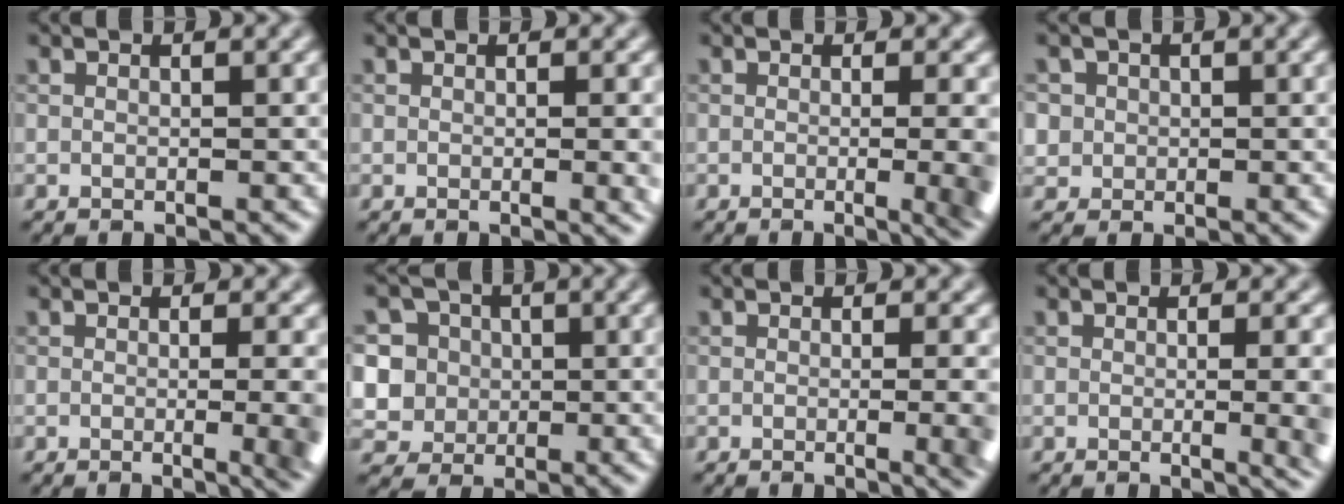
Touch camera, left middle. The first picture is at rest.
{"total": 2.1, "force": [-0.1, 0.6, 2.0], "torque": [-0.021, -0.005, -0.002]}
{"total": 7.8, "force": [-0.5, 4.0, 6.7], "torque": [-0.018, 0.003, -0.010]}
{"total": 2.5, "force": [0.7, 2.3, 0.6], "torque": [-0.007, 0.006, 0.019]}
{"total": 7.2, "force": [-0.5, 3.6, 6.2], "torque": [-0.023, 0.000, -0.008]}
{"total": 8.0, "force": [2.1, 7.2, 2.7], "torque": [-0.063, 0.035, 0.018]}
{"total": 5.2, "force": [-0.4, 2.4, 4.6], "torque": [-0.025, -0.003, -0.007]}
{"total": 6.7, "force": [-0.3, 3.2, 5.9], "torque": [-0.030, -0.005, -0.003]}